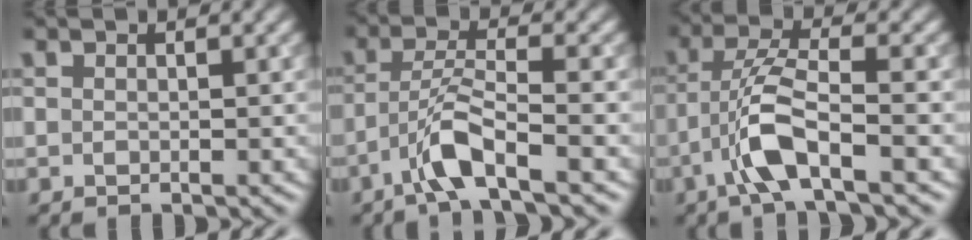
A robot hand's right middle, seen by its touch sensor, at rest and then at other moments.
{"total": 4.4, "force": [-2.6, 0.7, 3.6], "torque": [-0.069, 0.010, -0.057]}
{"total": 5.4, "force": [-2.5, 1.2, 4.6], "torque": [-0.093, 0.010, -0.054]}